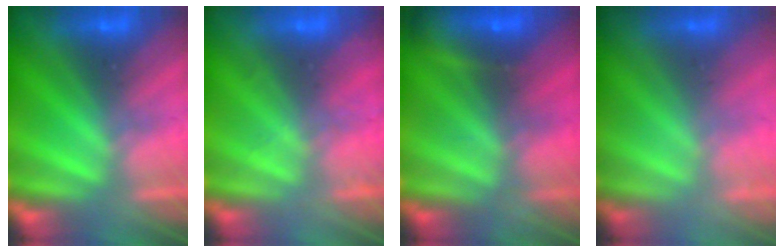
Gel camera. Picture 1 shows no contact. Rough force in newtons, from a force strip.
{"total": 2.1}
{"total": 7.9}
{"total": 1.8}